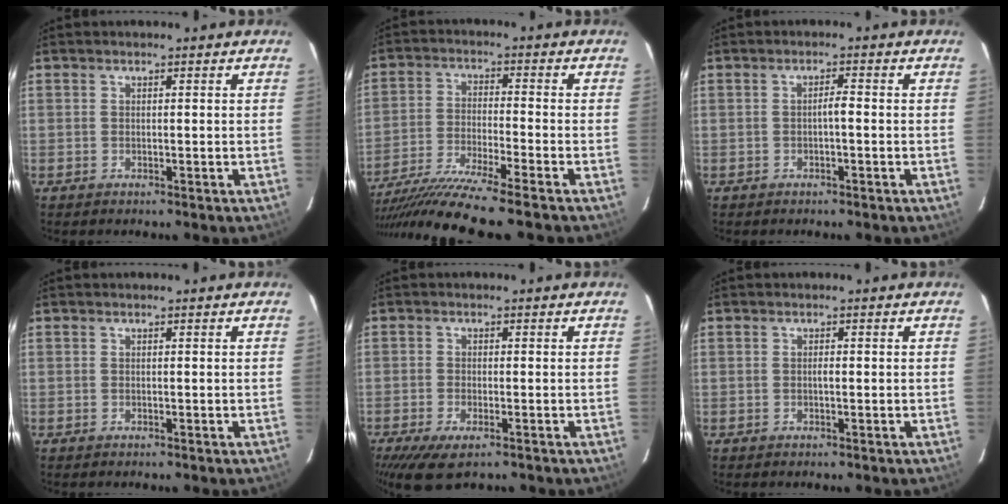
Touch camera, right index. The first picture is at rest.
{"total": 11.9, "force": [-10.2, -1.8, 6.0], "torque": [-0.097, -0.028, -0.173]}
{"total": 1.5, "force": [-0.4, 0.2, 1.4], "torque": [-0.022, 0.003, -0.008]}
{"total": 0.0}
{"total": 6.1, "force": [-4.0, 1.9, 4.1], "torque": [-0.072, -0.014, -0.062]}
{"total": 0.6, "force": [-0.1, 0.1, 0.6], "torque": [-0.012, 0.001, -0.002]}